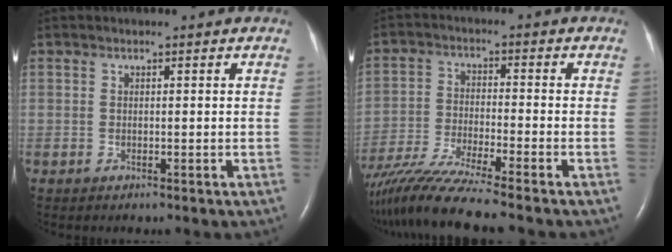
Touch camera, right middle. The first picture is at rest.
{"total": 11.9, "force": [-10.2, -1.4, 6.0], "torque": [-0.104, -0.034, -0.181]}